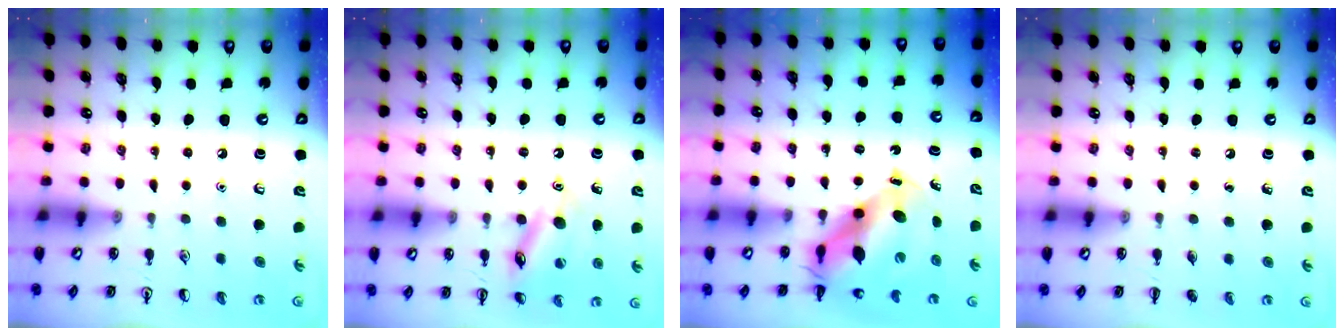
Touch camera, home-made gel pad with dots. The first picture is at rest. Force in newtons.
{"total": 13.8, "press": 13.8, "slide": 1.5}
{"total": 12.1, "press": 11.6, "slide": 3.1}
{"total": 0.0}